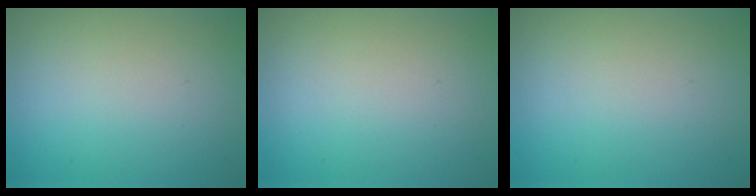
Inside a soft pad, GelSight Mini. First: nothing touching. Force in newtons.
{"total": 0.0}
{"total": 0.0}